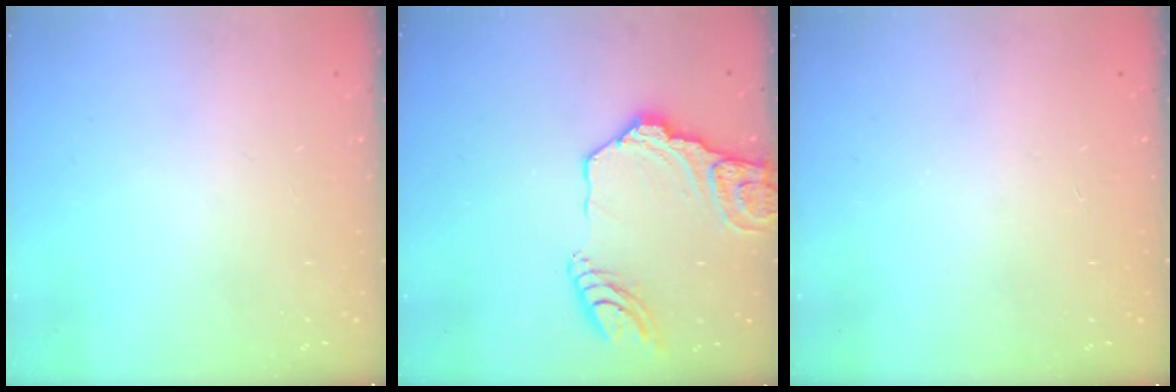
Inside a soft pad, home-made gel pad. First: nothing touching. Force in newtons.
{"total": 16.9, "press": 16.8, "slide": 2.3}
{"total": 0.0}